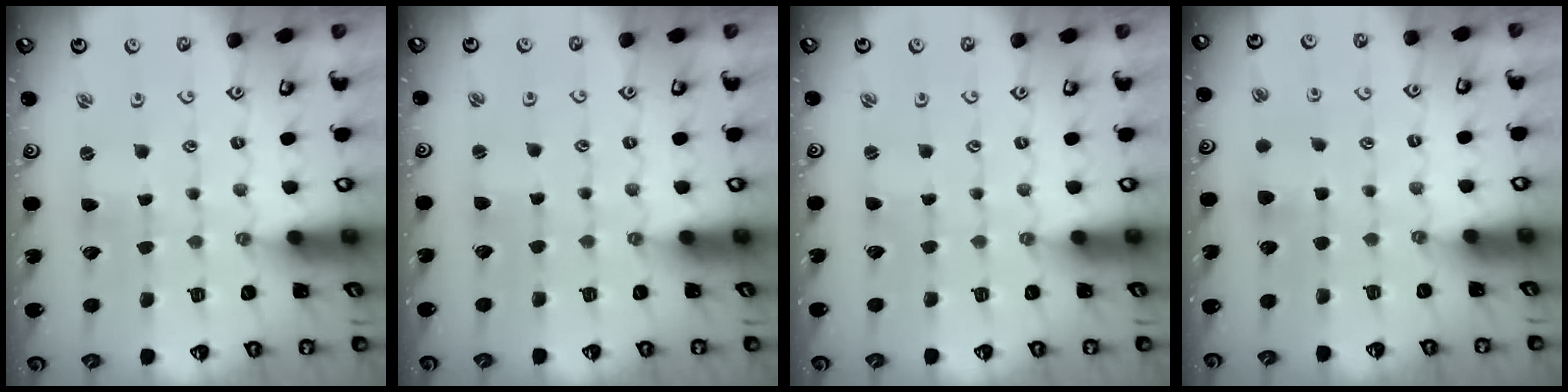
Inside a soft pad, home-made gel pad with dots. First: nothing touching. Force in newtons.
{"total": 1.6, "press": 1.6, "slide": 0.2}
{"total": 0.0}
{"total": 4.8, "press": 4.8, "slide": 0.7}